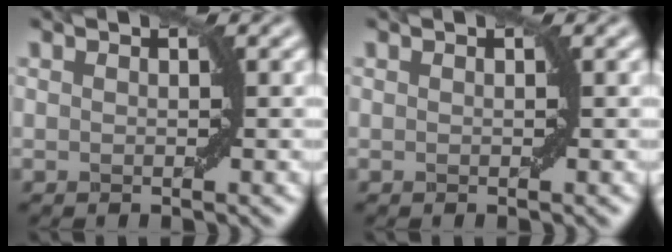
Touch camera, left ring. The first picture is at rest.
{"total": 0.0}